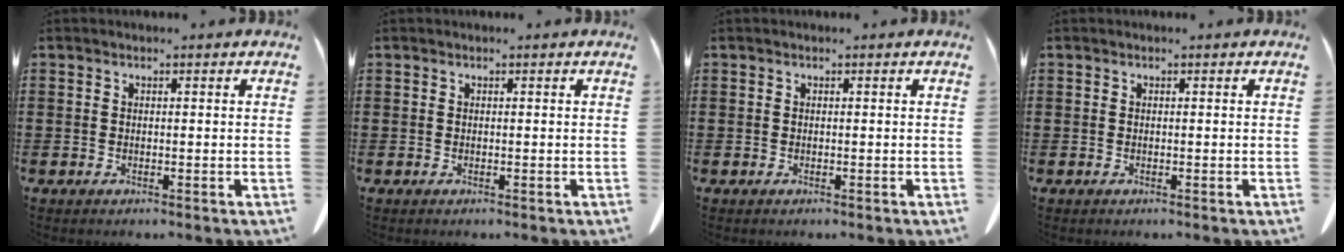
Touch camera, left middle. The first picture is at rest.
{"total": 0.0}
{"total": 0.0}
{"total": 0.0}